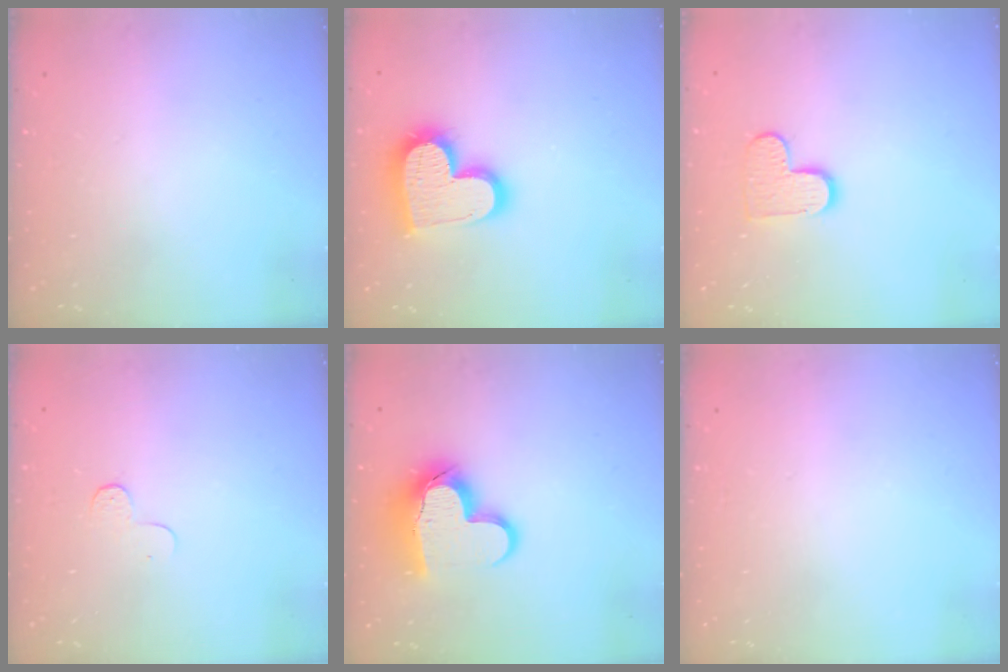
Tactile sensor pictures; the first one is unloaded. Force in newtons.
{"total": 18.2, "press": 18.1, "slide": 1.3}
{"total": 8.3, "press": 8.2, "slide": 0.5}
{"total": 3.9, "press": 3.9, "slide": 0.4}
{"total": 14.3, "press": 14.3, "slide": 1.1}
{"total": 0.0}